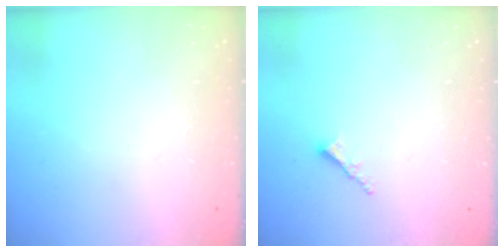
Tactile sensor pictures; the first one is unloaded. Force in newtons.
{"total": 2.0, "press": 2.0, "slide": 0.5}